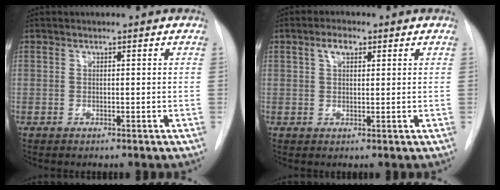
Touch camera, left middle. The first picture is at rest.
{"total": 2.9, "force": [1.4, 1.4, 2.2], "torque": [-0.043, 0.009, 0.025]}